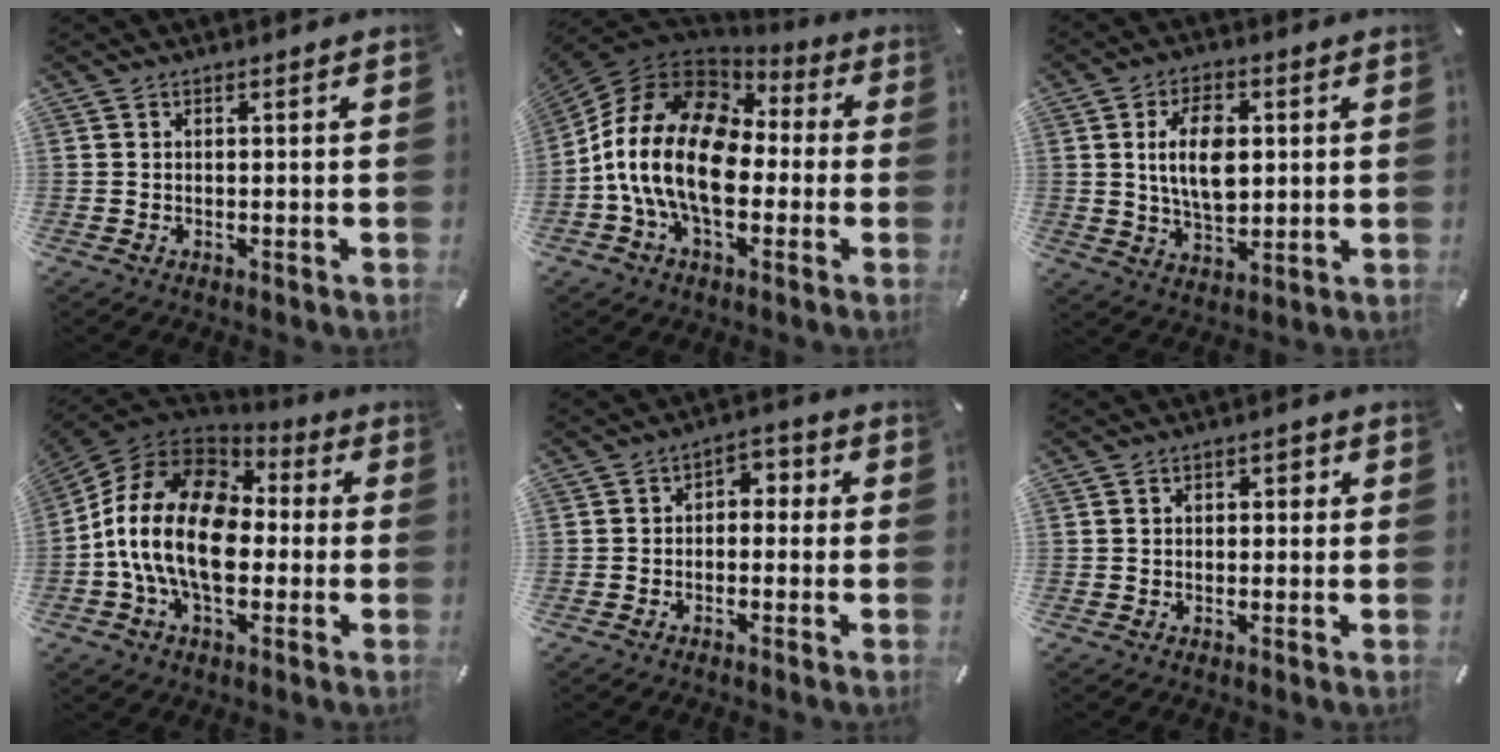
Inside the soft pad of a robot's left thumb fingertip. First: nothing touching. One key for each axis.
{"total": 20.2, "fx": -4.0, "fy": 13.3, "fz": 14.7, "tx": -0.311, "ty": 0.028, "tz": -0.069}
{"total": 11.3, "fx": 1.8, "fy": 7.2, "fz": 8.5, "tx": -0.164, "ty": 0.005, "tz": 0.028}
{"total": 19.7, "fx": -3.1, "fy": 13.4, "fz": 14.1, "tx": -0.292, "ty": 0.030, "tz": -0.056}
{"total": 3.7, "fx": -2.1, "fy": 2.5, "fz": 1.6, "tx": -0.028, "ty": 0.018, "tz": -0.044}
{"total": 2.1, "fx": -0.4, "fy": 1.8, "fz": 1.1, "tx": -0.016, "ty": 0.008, "tz": -0.013}